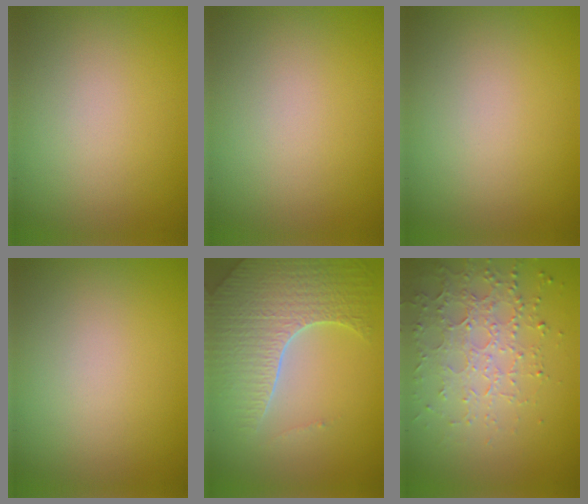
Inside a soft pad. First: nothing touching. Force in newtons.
{"total": 0.0}
{"total": 0.0}
{"total": 0.0}
{"total": 7.1, "press": 5.3, "slide": 4.6}
{"total": 3.7, "press": 3.7, "slide": 0.5}